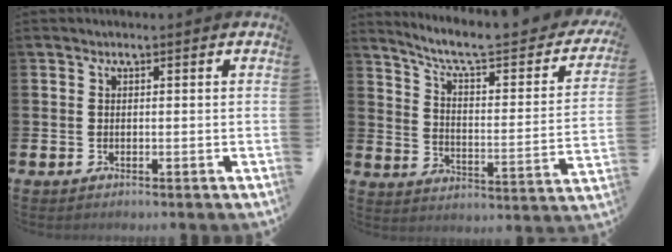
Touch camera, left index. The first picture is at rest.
{"total": 7.3, "force": [6.1, 1.6, 3.8], "torque": [-0.093, -0.044, 0.095]}